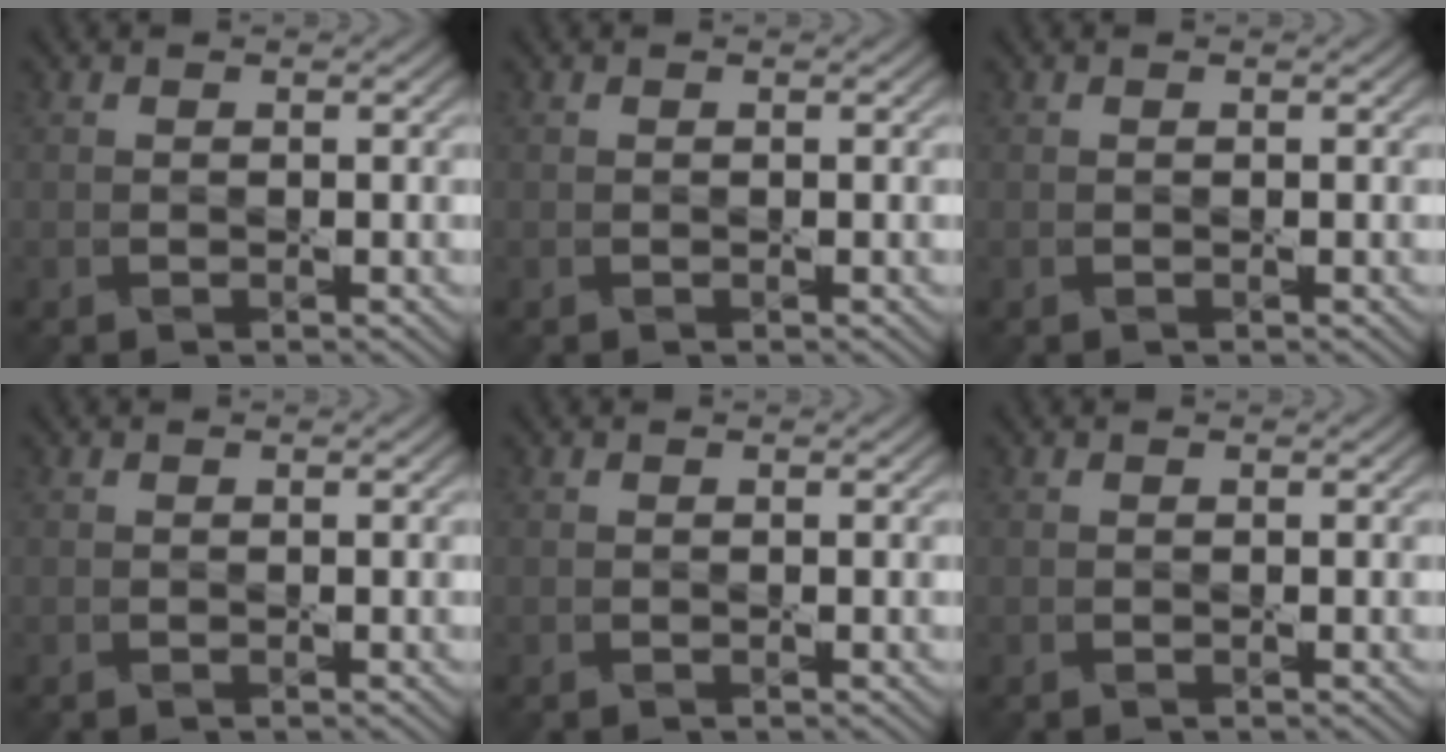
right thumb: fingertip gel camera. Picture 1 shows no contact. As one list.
[{"total": 0.0}, {"total": 0.0}, {"total": 0.0}, {"total": 0.0}, {"total": 0.0}]